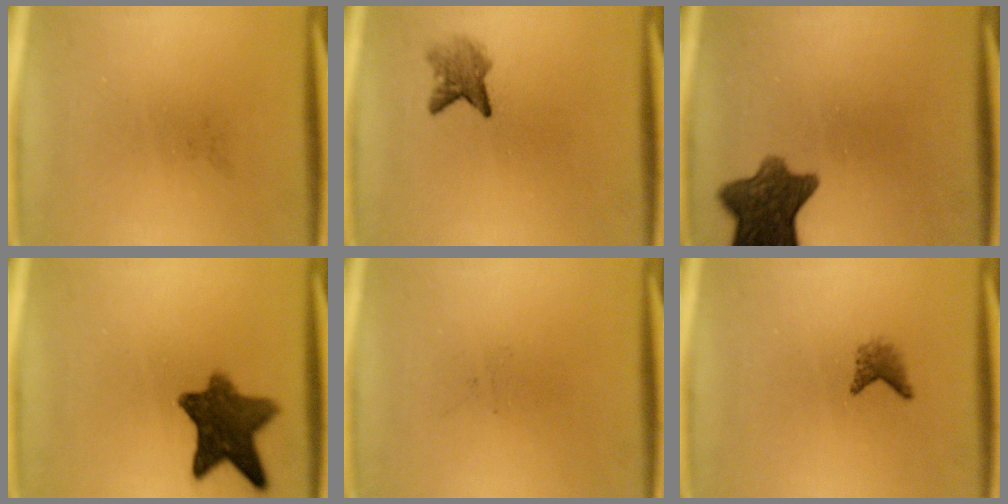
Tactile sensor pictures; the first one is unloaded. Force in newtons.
{"total": 3.2}
{"total": 9.5}
{"total": 9.8}
{"total": 0.0}
{"total": 1.7}